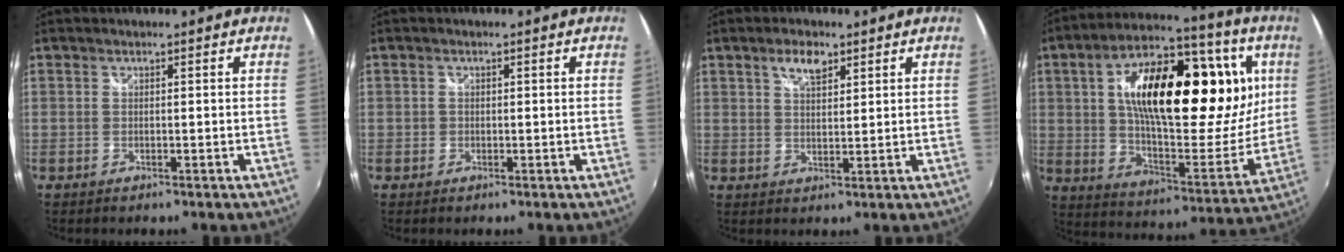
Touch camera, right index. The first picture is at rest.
{"total": 1.0, "force": [-0.4, 1.0, 0.2], "torque": [-0.002, -0.002, -0.008]}
{"total": 4.4, "force": [2.7, 1.9, 2.9], "torque": [-0.048, 0.007, 0.047]}
{"total": 30.1, "force": [7.9, 13.9, 25.5], "torque": [-0.432, 0.028, 0.126]}